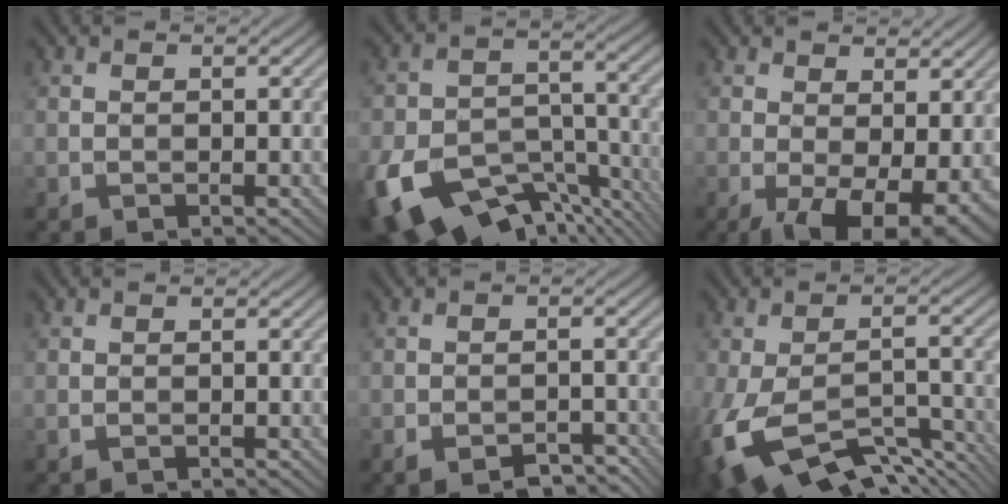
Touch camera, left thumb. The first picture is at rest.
{"total": 14.9, "force": [-9.4, 8.1, 8.3], "torque": [-0.178, -0.033, -0.142]}
{"total": 9.6, "force": [-2.1, 4.6, 8.1], "torque": [-0.133, -0.016, -0.023]}
{"total": 0.0}
{"total": 4.4, "force": [-3.0, 2.0, 2.5], "torque": [-0.037, -0.002, -0.042]}
{"total": 12.2, "force": [-7.0, 5.3, 8.5], "torque": [-0.181, -0.038, -0.109]}